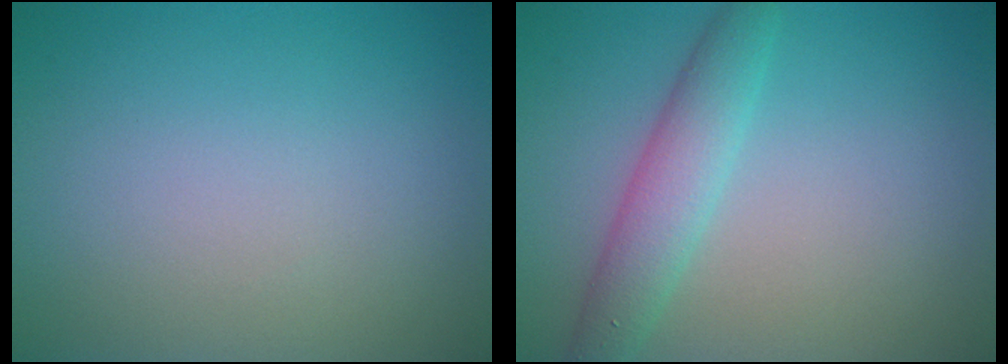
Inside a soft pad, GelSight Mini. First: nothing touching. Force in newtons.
{"total": 3.6, "press": 3.6, "slide": 0.1}